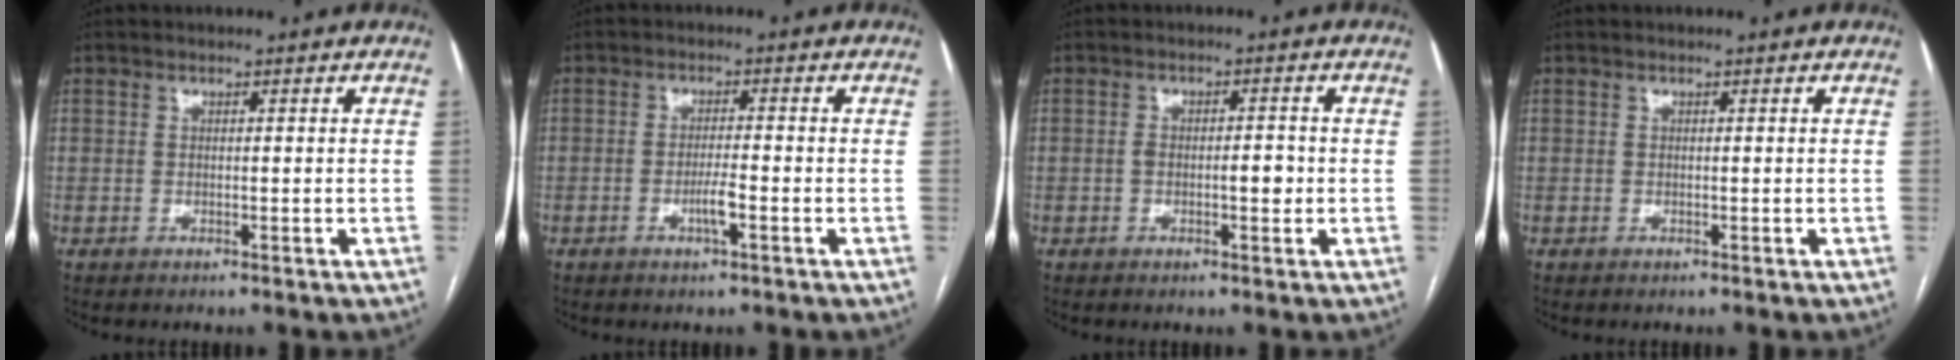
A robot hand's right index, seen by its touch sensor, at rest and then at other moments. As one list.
[{"total": 2.8, "force": [-1.2, 0.2, 2.6], "torque": [-0.049, -0.001, -0.023]}, {"total": 3.3, "force": [-0.6, 1.3, 2.9], "torque": [-0.048, 0.007, -0.007]}, {"total": 0.0}]